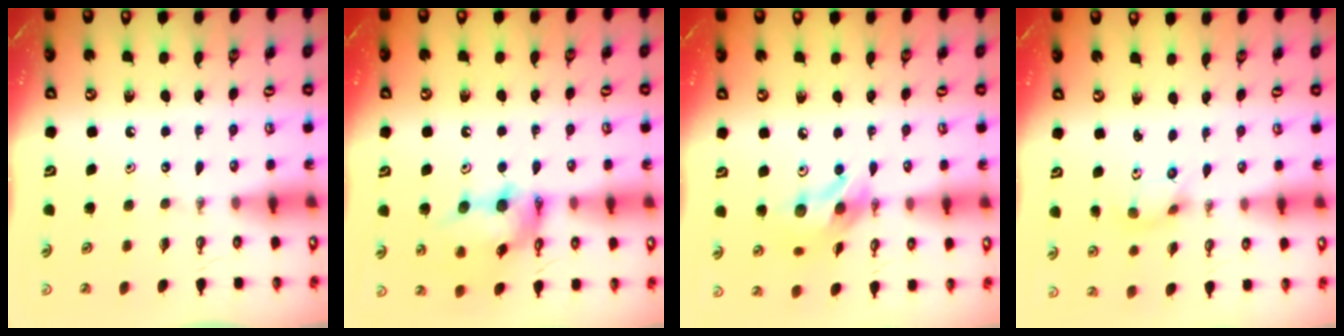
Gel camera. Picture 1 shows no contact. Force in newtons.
{"total": 15.5, "press": 15.4, "slide": 1.7}
{"total": 12.3, "press": 12.3, "slide": 0.7}
{"total": 2.3, "press": 2.2, "slide": 0.8}